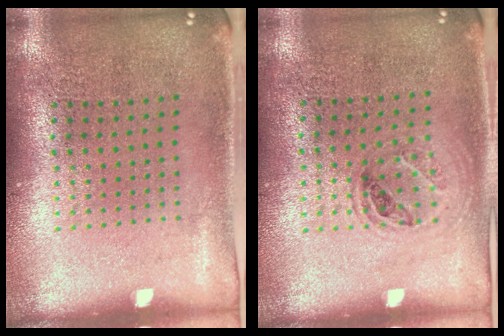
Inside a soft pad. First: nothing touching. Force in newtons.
{"total": 0.9, "press": 0.8, "slide": 0.4}